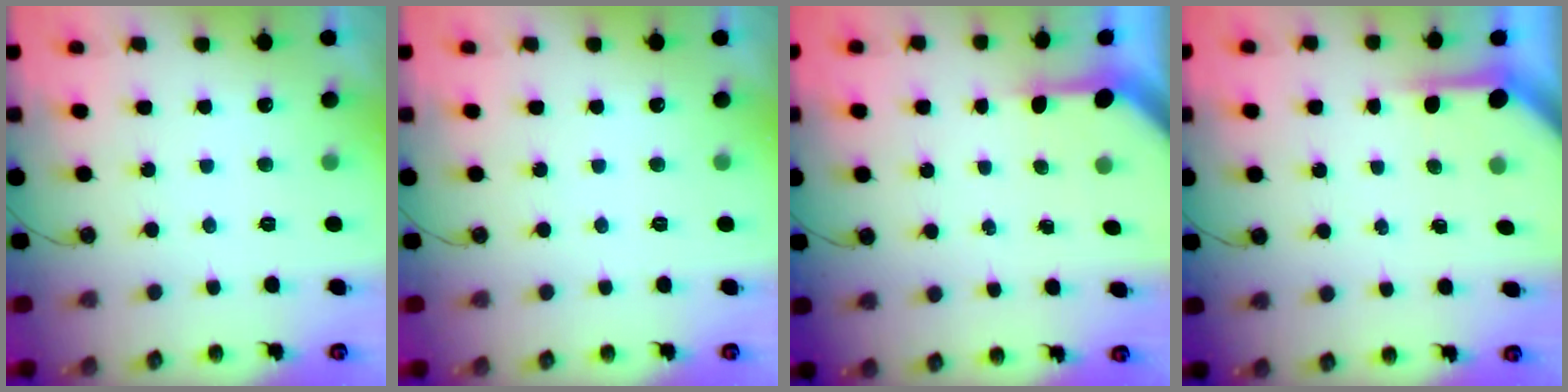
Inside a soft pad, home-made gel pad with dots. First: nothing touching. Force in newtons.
{"total": 0.0}
{"total": 3.0, "press": 3.0, "slide": 0.2}
{"total": 4.0, "press": 4.0, "slide": 0.3}